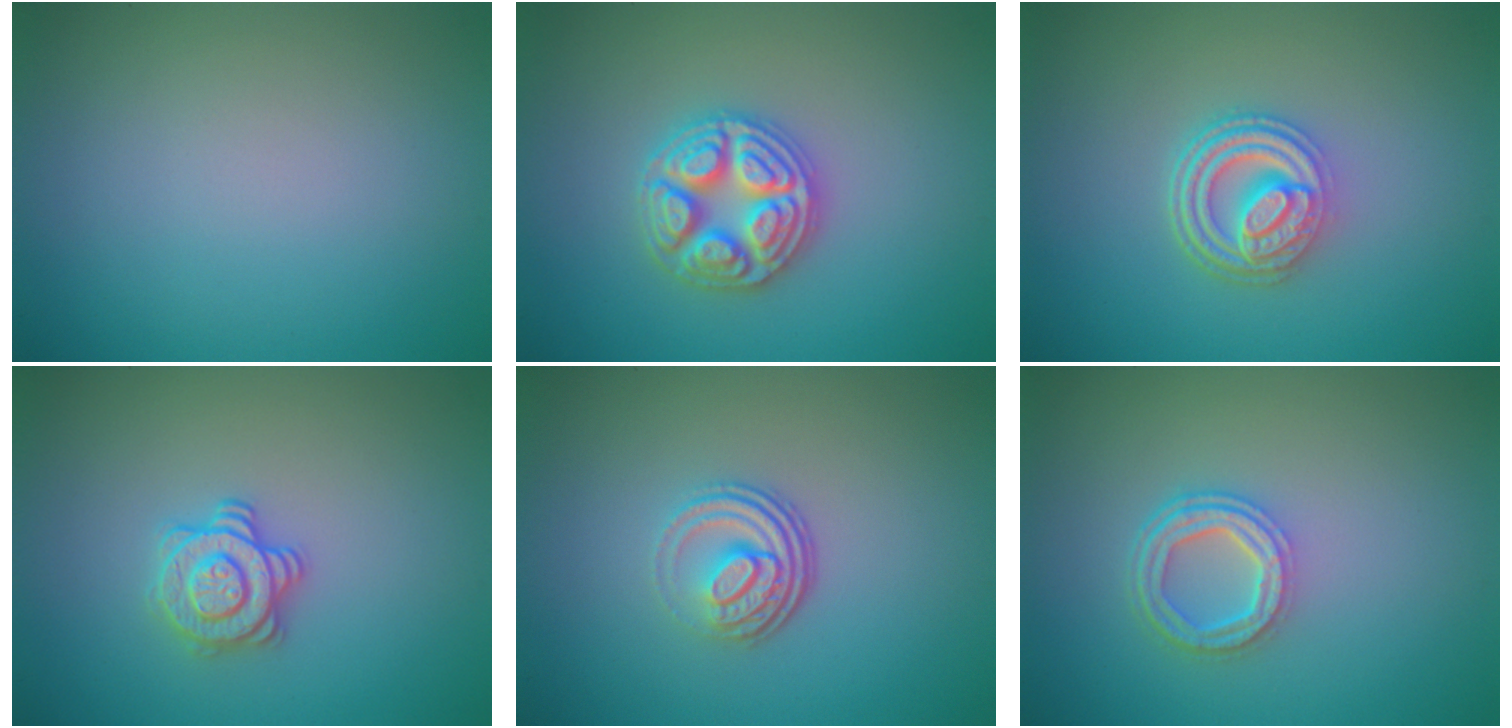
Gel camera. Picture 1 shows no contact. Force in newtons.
{"total": 4.8, "press": 4.7, "slide": 0.6}
{"total": 4.8, "press": 3.6, "slide": 3.1}
{"total": 2.8, "press": 2.7, "slide": 0.9}
{"total": 3.6, "press": 2.4, "slide": 2.7}
{"total": 3.8, "press": 2.9, "slide": 2.5}